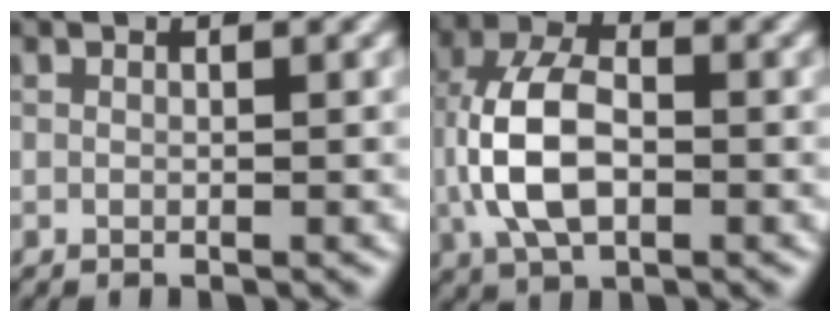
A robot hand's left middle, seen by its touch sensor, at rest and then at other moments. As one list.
[{"total": 6.8, "force": [-0.8, 3.9, 5.6], "torque": [-0.121, 0.006, -0.021]}]